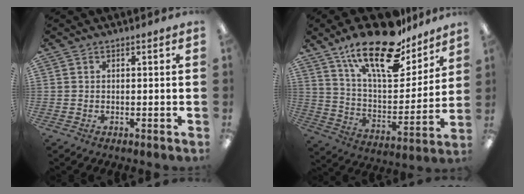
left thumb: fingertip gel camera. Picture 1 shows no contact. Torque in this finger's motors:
{"motor_torque": [0.32, 0.34, 1.45, -1.32, 0.39]}